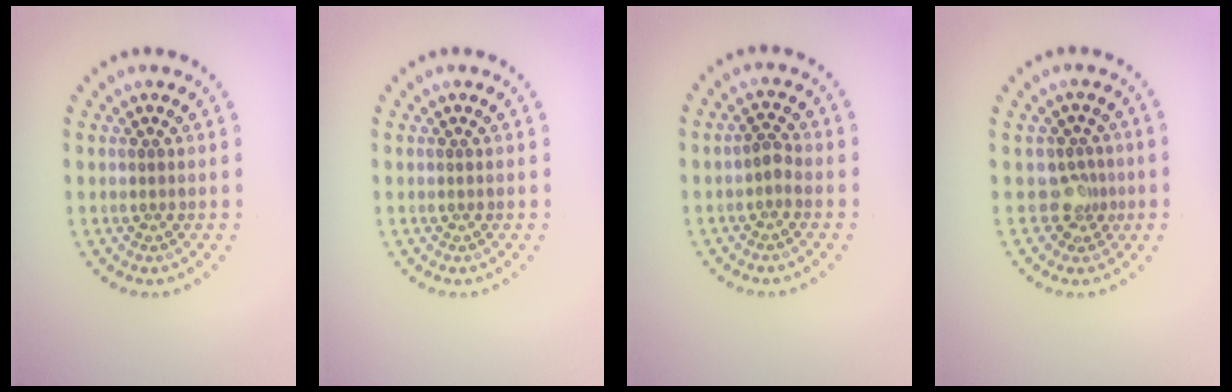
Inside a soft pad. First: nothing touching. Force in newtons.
{"total": 0.0}
{"total": 1.1, "press": 1.0, "slide": 0.6}
{"total": 2.1, "press": 1.5, "slide": 1.5}